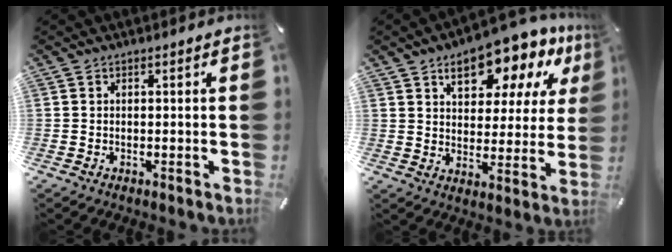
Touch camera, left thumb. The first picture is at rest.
{"total": 14.8, "force": [9.7, 7.7, 8.2], "torque": [-0.117, -0.051, 0.165]}